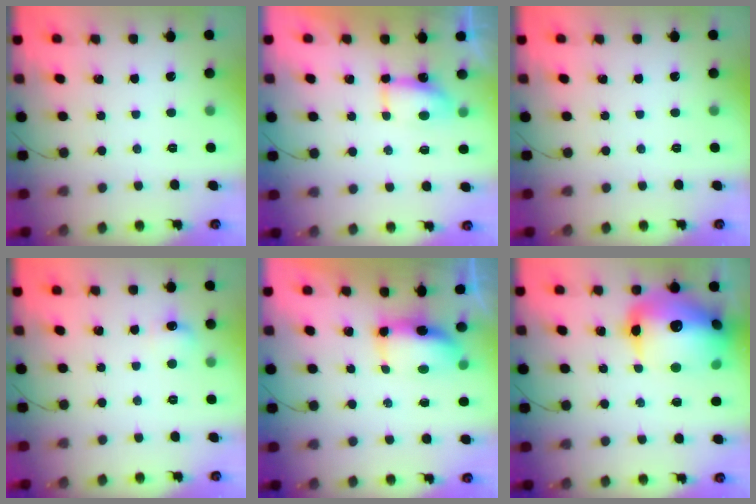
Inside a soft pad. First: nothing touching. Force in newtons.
{"total": 5.4, "press": 5.4, "slide": 0.4}
{"total": 0.0}
{"total": 6.6, "press": 6.3, "slide": 1.7}
{"total": 7.1, "press": 7.1, "slide": 0.9}
{"total": 24.9, "press": 24.4, "slide": 5.1}